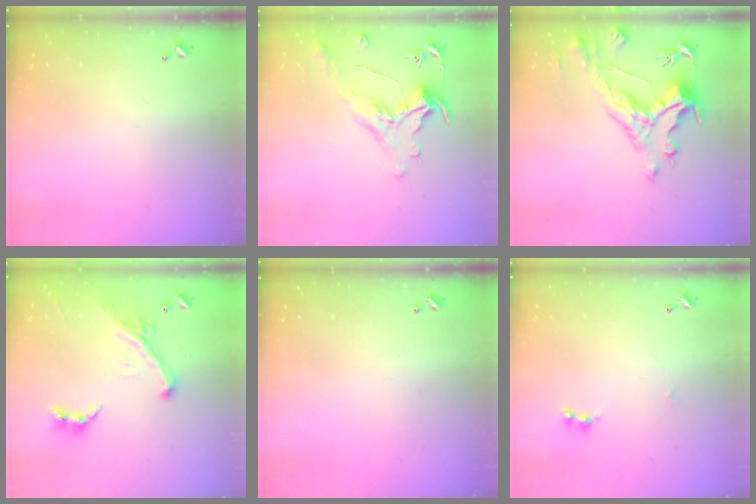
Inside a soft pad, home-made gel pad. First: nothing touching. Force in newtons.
{"total": 1.6, "press": 1.4, "slide": 0.7}
{"total": 4.6, "press": 4.2, "slide": 1.8}
{"total": 2.2, "press": 2.2, "slide": 0.1}
{"total": 0.0}
{"total": 1.6, "press": 1.6, "slide": 0.2}